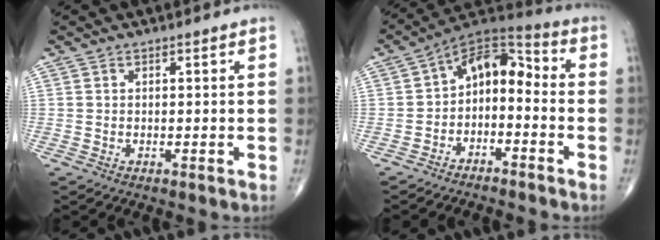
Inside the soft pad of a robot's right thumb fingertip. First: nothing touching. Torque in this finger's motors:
{"motor_torque": [2.60, 2.42, 0.52, -0.12, 0.15]}